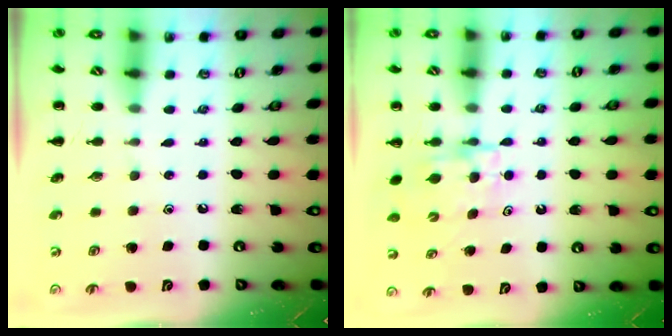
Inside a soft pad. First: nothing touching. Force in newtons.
{"total": 5.2, "press": 5.2, "slide": 0.4}